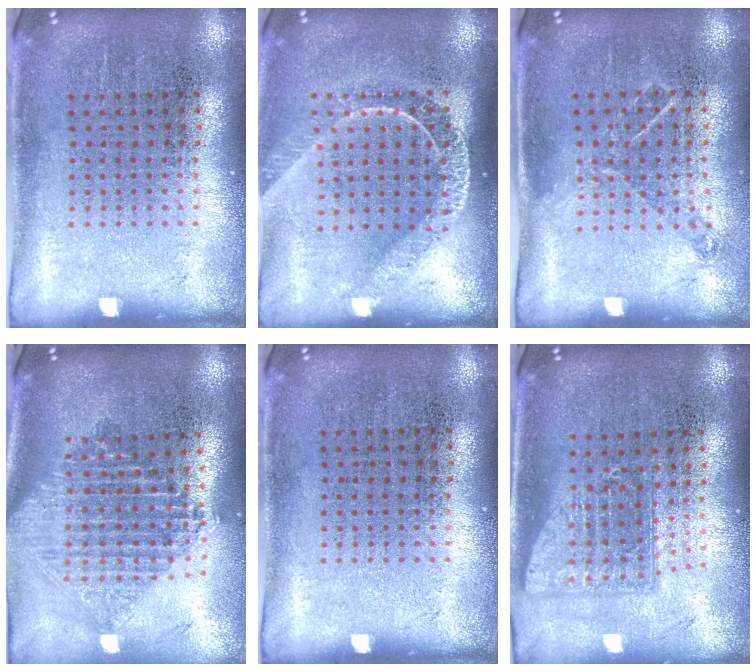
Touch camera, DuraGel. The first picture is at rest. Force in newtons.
{"total": 1.7, "press": 1.5, "slide": 0.8}
{"total": 0.9, "press": 0.8, "slide": 0.3}
{"total": 2.2, "press": 1.7, "slide": 1.4}
{"total": 0.0}
{"total": 1.6, "press": 1.2, "slide": 1.0}